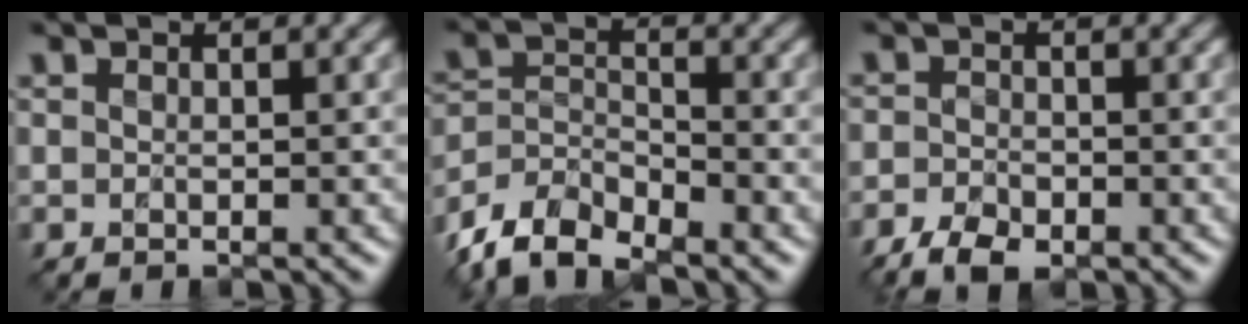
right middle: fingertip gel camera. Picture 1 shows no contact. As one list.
[{"total": 6.3, "force": [-5.3, 2.4, 2.6], "torque": [-0.052, -0.008, -0.113]}, {"total": 3.9, "force": [-2.7, 1.9, 2.1], "torque": [-0.040, -0.005, -0.056]}]